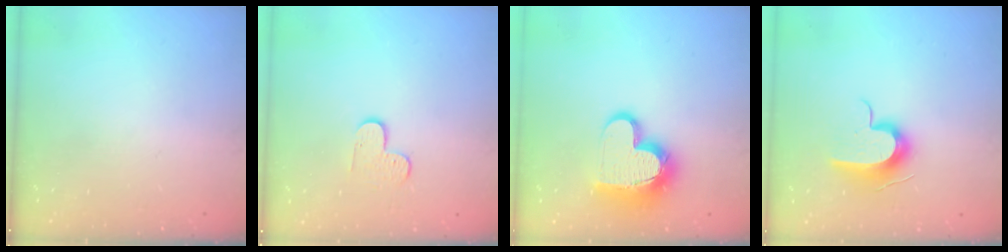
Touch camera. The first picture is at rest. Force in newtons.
{"total": 3.8, "press": 3.8, "slide": 0.4}
{"total": 14.7, "press": 14.6, "slide": 1.2}
{"total": 10.6, "press": 10.5, "slide": 1.3}